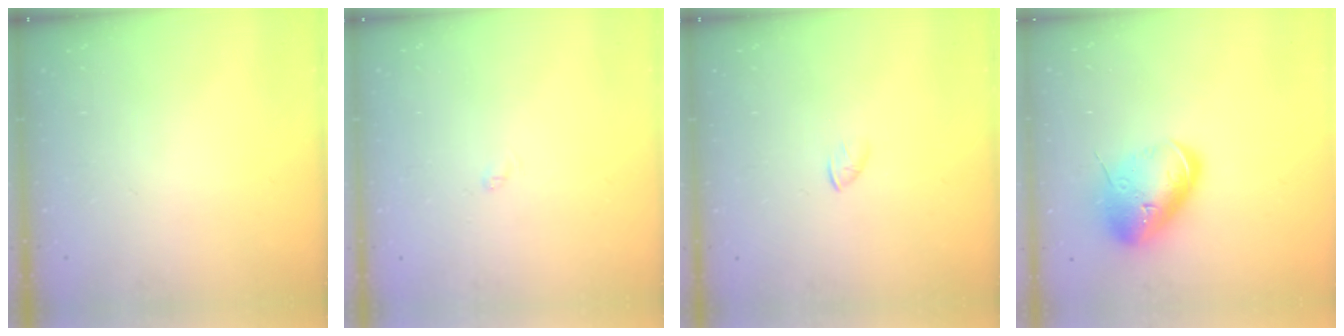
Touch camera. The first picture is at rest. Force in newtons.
{"total": 1.9, "press": 1.9, "slide": 0.3}
{"total": 1.3, "press": 1.2, "slide": 0.4}
{"total": 17.4, "press": 17.2, "slide": 2.9}